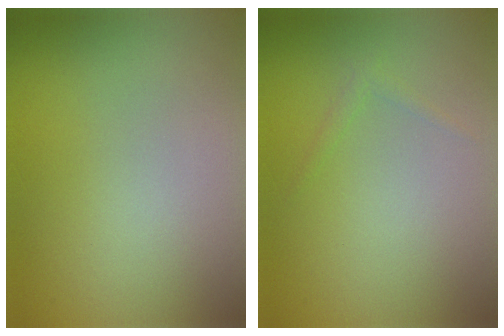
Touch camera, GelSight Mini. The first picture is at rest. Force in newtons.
{"total": 0.7, "press": 0.7, "slide": 0.1}